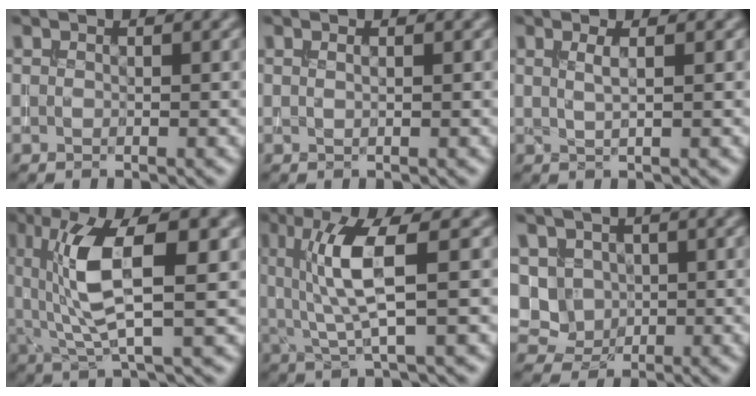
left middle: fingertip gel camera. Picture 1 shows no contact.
{"total": 0.7, "force": [0.4, 0.3, 0.6], "torque": [-0.002, 0.000, 0.001]}
{"total": 1.6, "force": [0.5, 0.6, 1.4], "torque": [-0.019, 0.004, 0.005]}
{"total": 8.9, "force": [1.8, 2.6, 8.3], "torque": [-0.152, 0.001, 0.034]}
{"total": 6.0, "force": [1.1, 1.0, 5.8], "torque": [-0.124, -0.001, 0.026]}
{"total": 3.8, "force": [0.9, 3.4, 1.4], "torque": [-0.030, 0.001, 0.026]}